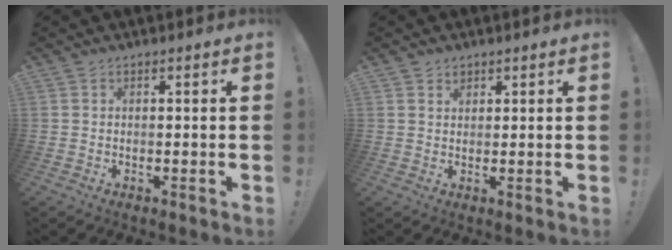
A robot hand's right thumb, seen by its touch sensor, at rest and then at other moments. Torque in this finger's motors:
{"motor_torque": [-0.05, -0.05, -0.05, 0.45, 0.11]}